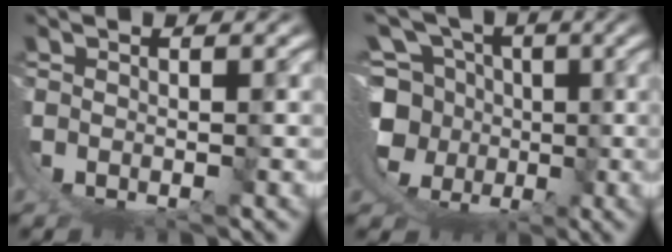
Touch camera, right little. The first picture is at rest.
{"total": 11.5, "force": [0.0, 8.9, 7.3], "torque": [-0.125, -0.038, 0.006]}